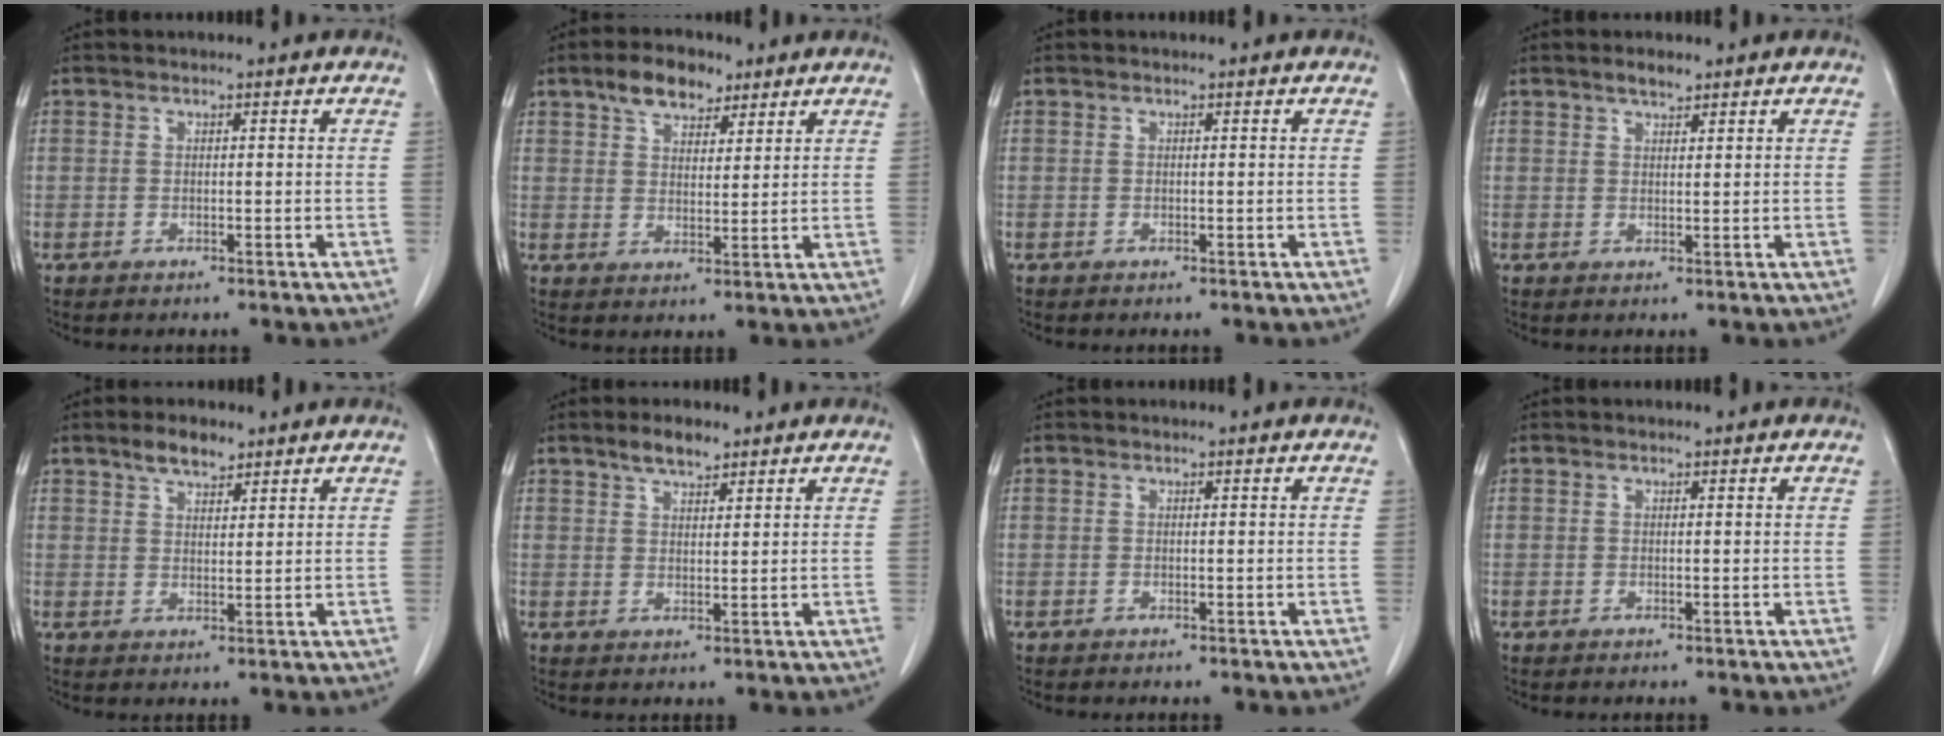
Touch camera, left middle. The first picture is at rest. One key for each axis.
{"total": 6.6, "fx": 4.5, "fy": 3.3, "fz": 3.5, "tx": -0.061, "ty": 0.014, "tz": 0.079}
{"total": 0.0}
{"total": 1.9, "fx": 1.6, "fy": 0.5, "fz": 1.0, "tx": -0.021, "ty": 0.002, "tz": 0.029}
{"total": 4.1, "fx": 3.1, "fy": 1.5, "fz": 2.2, "tx": -0.045, "ty": 0.005, "tz": 0.056}
{"total": 3.6, "fx": 2.8, "fy": 1.1, "fz": 2.0, "tx": -0.042, "ty": 0.003, "tz": 0.051}
{"total": 0.0}
{"total": 0.0}